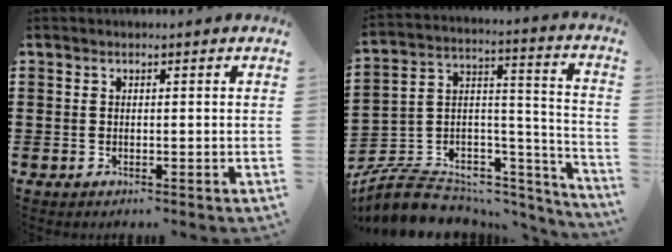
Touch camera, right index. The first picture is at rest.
{"total": 6.8, "force": [-5.5, 3.7, 1.7], "torque": [-0.046, -0.003, -0.102]}